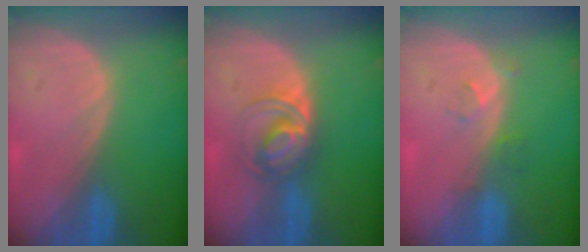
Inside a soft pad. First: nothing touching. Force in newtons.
{"total": 5.8, "press": 5.4, "slide": 2.0}
{"total": 2.7, "press": 2.3, "slide": 1.5}